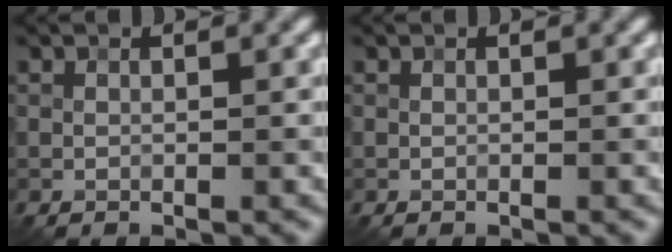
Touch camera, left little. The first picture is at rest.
{"total": 0.0}